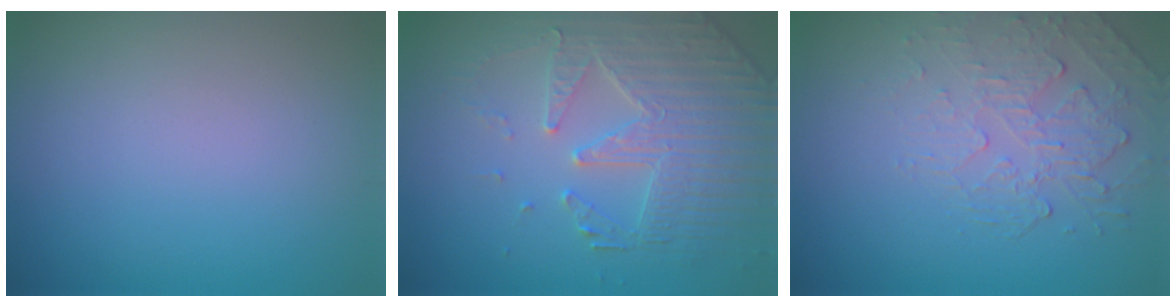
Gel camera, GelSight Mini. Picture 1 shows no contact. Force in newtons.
{"total": 4.4, "press": 4.2, "slide": 1.4}
{"total": 2.2, "press": 1.4, "slide": 1.7}